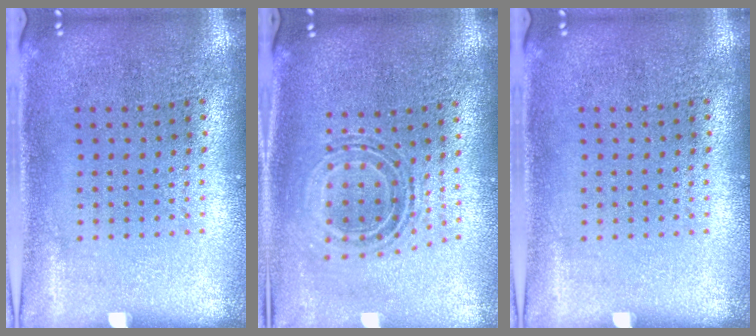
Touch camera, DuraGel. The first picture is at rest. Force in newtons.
{"total": 0.7, "press": 0.7, "slide": 0.2}
{"total": 0.0}